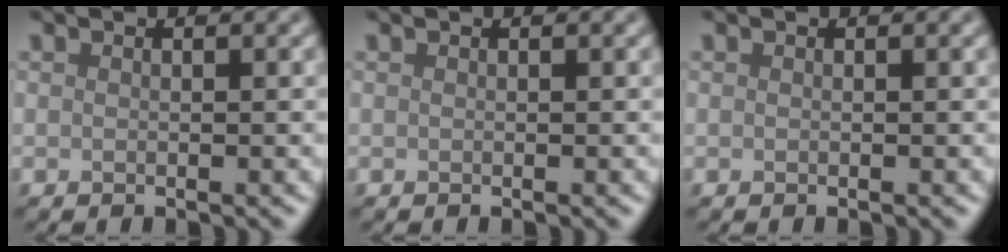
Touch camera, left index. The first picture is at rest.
{"total": 0.0}
{"total": 0.0}